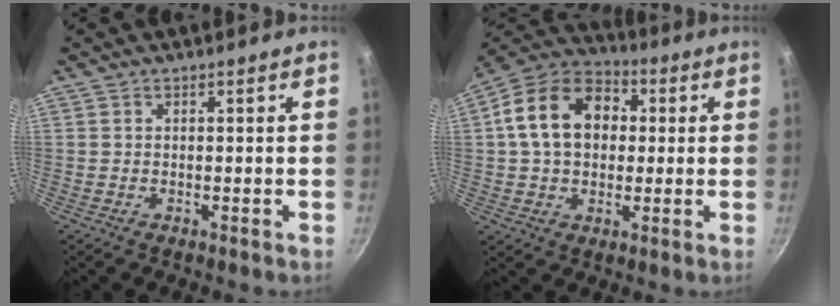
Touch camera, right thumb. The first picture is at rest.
{"total": 16.5, "force": [2.4, 12.2, 10.8], "torque": [-0.162, 0.030, 0.026]}